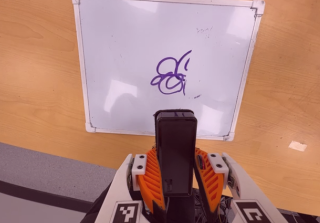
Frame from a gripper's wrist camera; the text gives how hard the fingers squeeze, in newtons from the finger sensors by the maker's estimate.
{"total": 8.4, "left": 6.8, "right": 9.9}